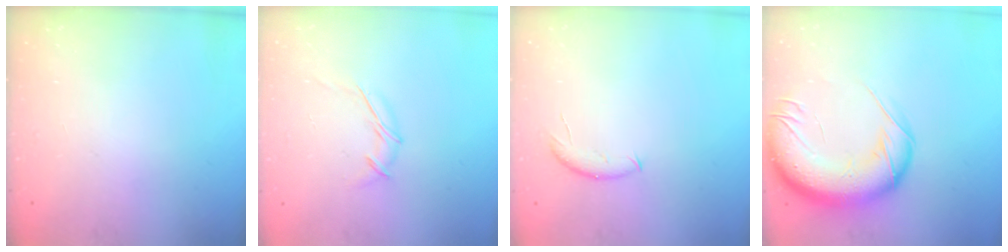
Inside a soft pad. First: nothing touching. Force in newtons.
{"total": 6.0, "press": 6.0, "slide": 0.7}
{"total": 6.3, "press": 6.3, "slide": 0.1}
{"total": 20.9, "press": 20.3, "slide": 4.9}